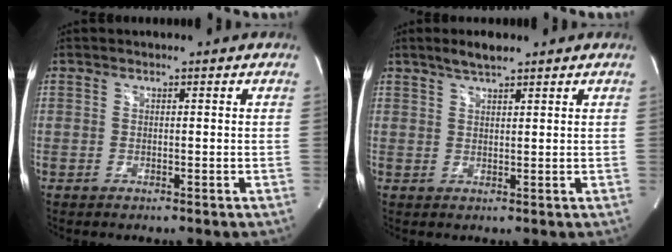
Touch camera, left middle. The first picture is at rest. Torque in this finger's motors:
{"motor_torque": [0.22, -0.12, -0.05, 0.02]}